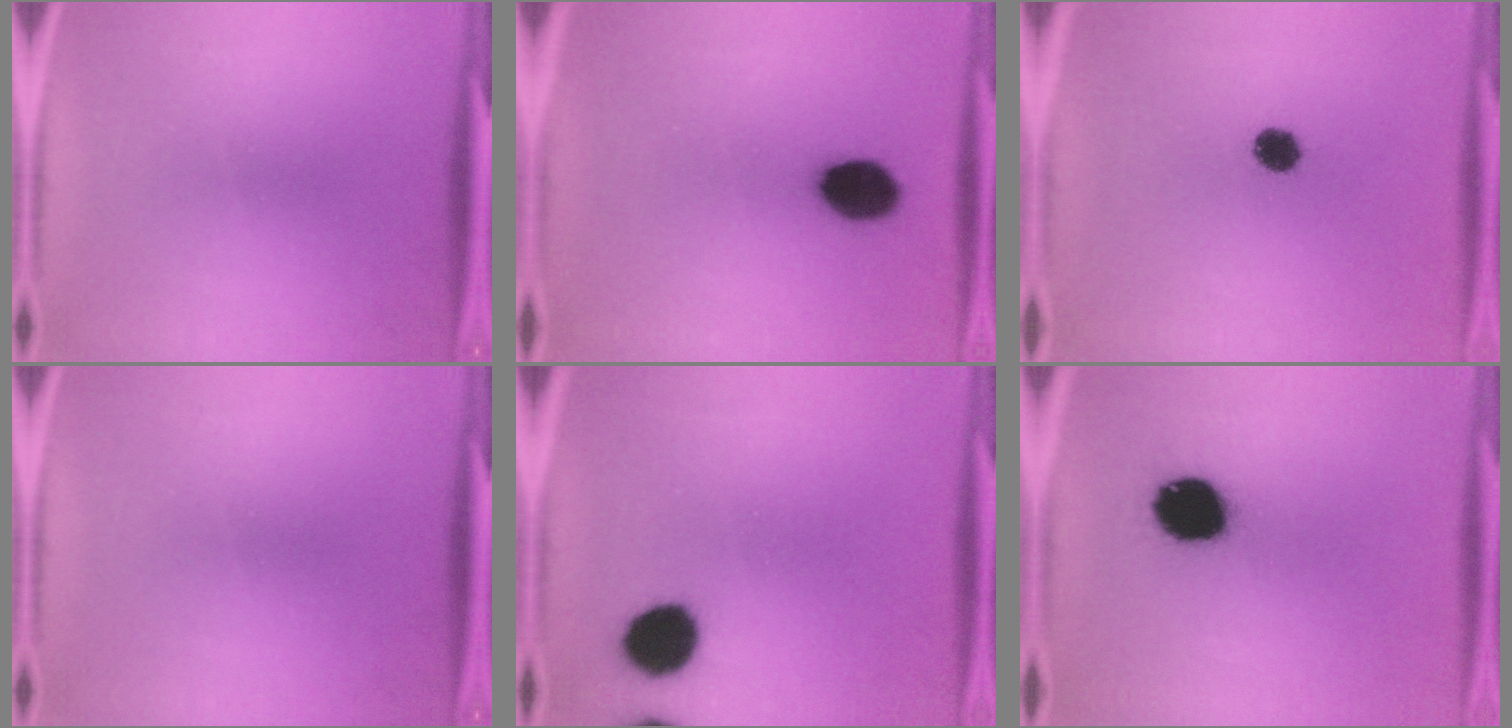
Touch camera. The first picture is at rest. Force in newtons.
{"total": 9.8}
{"total": 5.0}
{"total": 0.0}
{"total": 9.2}
{"total": 13.5}